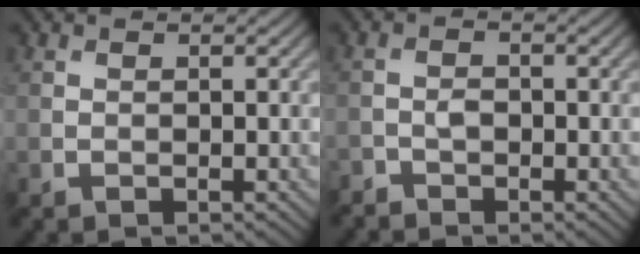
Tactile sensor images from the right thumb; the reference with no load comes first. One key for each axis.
{"total": 1.9, "fx": -1.6, "fy": 0.9, "fz": 0.7, "tx": -0.014, "ty": 0.001, "tz": -0.036}